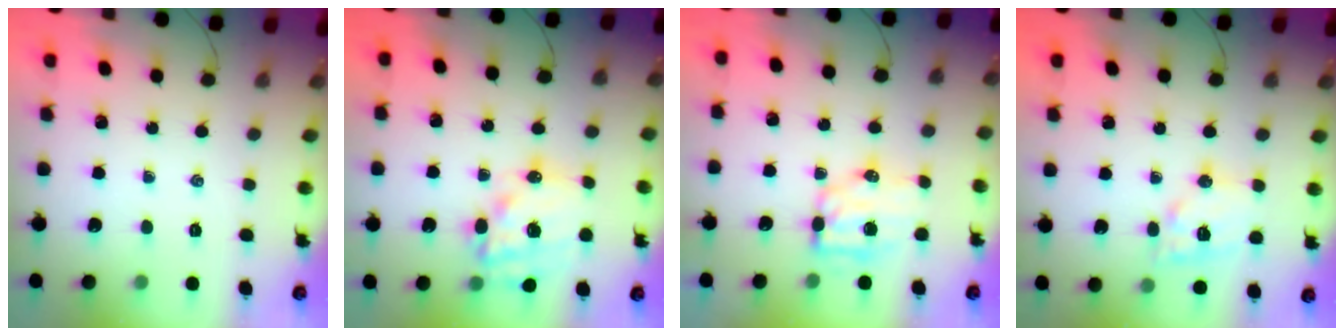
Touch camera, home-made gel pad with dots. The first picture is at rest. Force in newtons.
{"total": 16.2, "press": 15.8, "slide": 3.7}
{"total": 7.4, "press": 7.3, "slide": 0.7}
{"total": 12.5, "press": 12.4, "slide": 1.3}